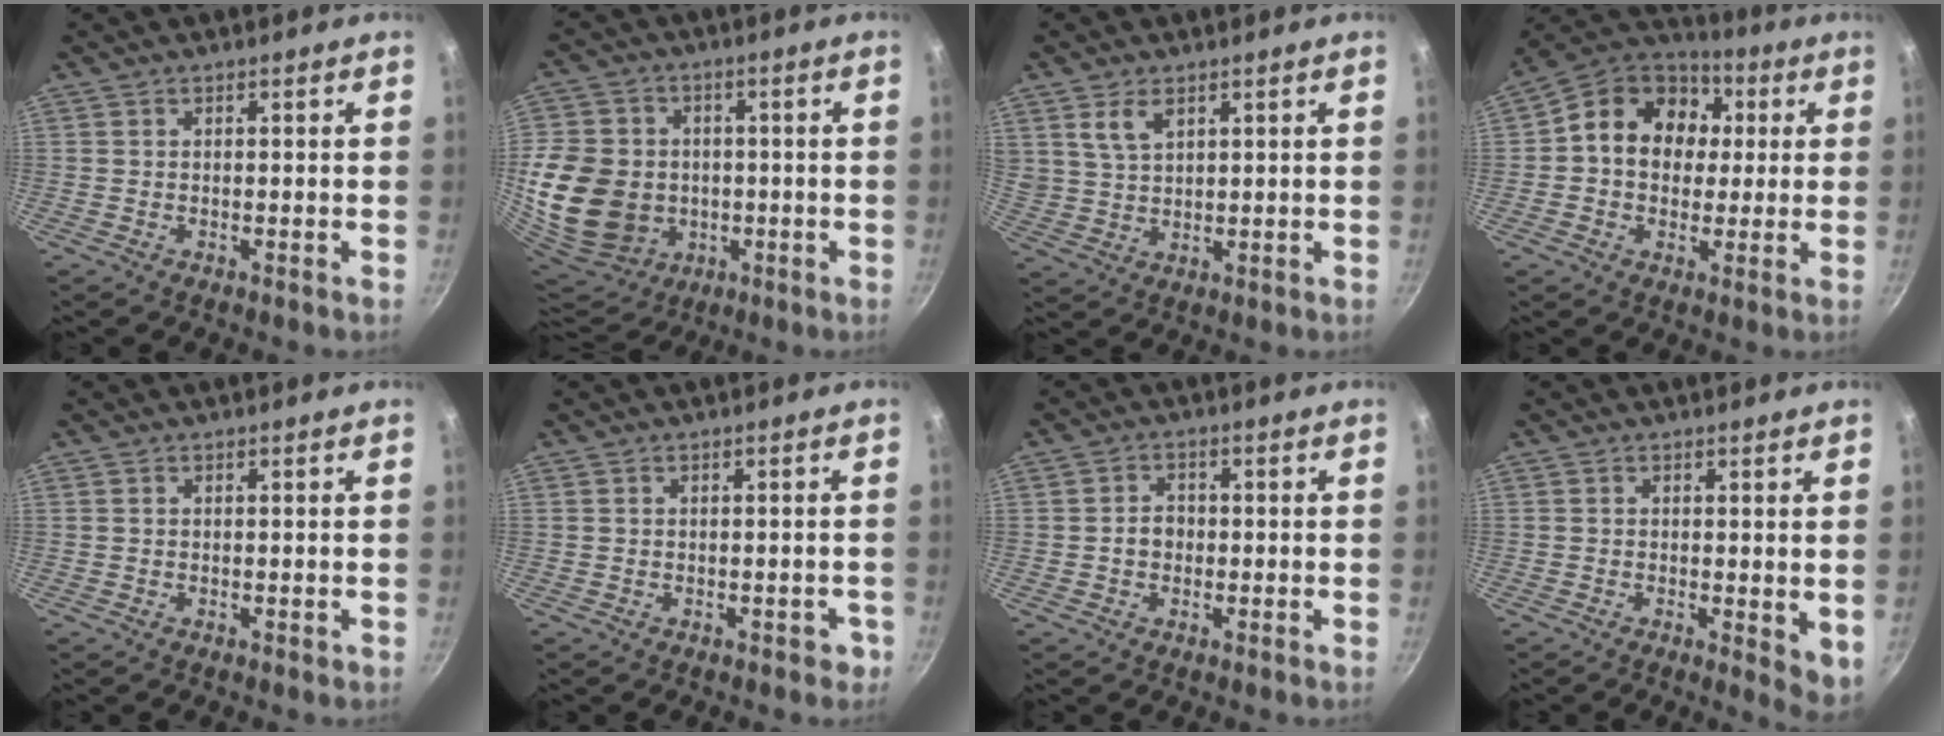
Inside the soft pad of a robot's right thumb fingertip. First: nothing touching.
{"total": 21.2, "force": [-1.9, 17.6, 11.6], "torque": [-0.239, 0.013, -0.014]}
{"total": 5.5, "force": [2.9, 3.1, 3.4], "torque": [-0.056, -0.011, 0.064]}
{"total": 15.6, "force": [2.4, 12.6, 8.8], "torque": [-0.111, 0.025, 0.021]}
{"total": 0.0}
{"total": 2.0, "force": [-0.8, 1.4, 1.2], "torque": [0.005, 0.020, 0.000]}
{"total": 3.2, "force": [-0.4, 2.6, 1.8], "torque": [-0.012, 0.013, -0.007]}
{"total": 4.7, "force": [-0.1, 1.7, 4.4], "torque": [-0.056, -0.012, 0.000]}